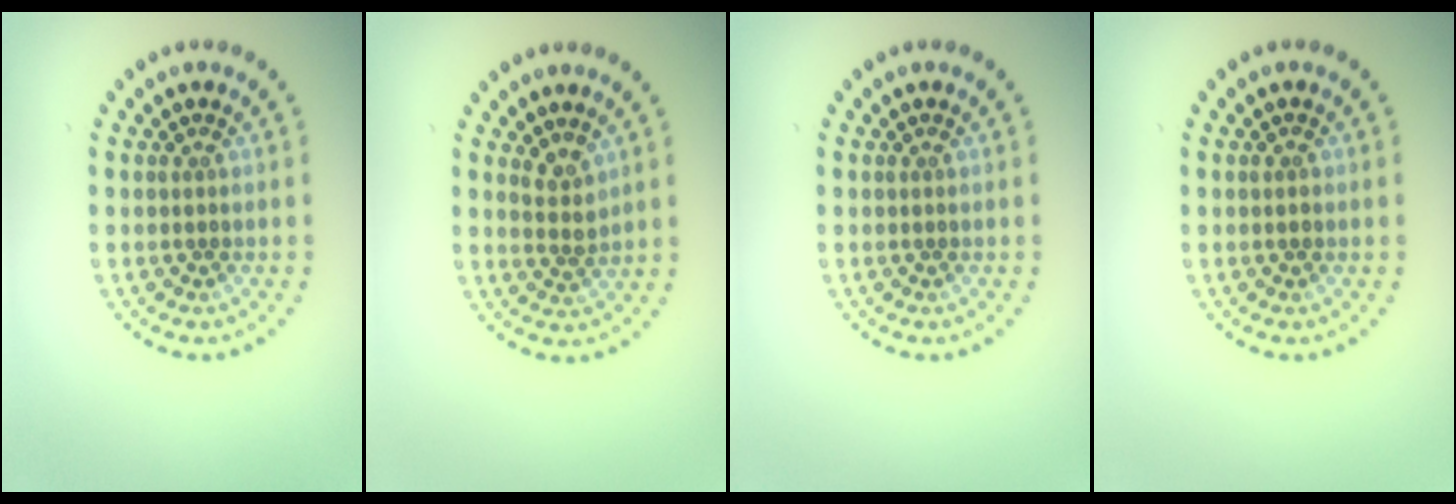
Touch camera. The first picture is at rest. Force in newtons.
{"total": 1.8, "press": 1.4, "slide": 1.1}
{"total": 0.0}
{"total": 0.8, "press": 0.8, "slide": 0.2}